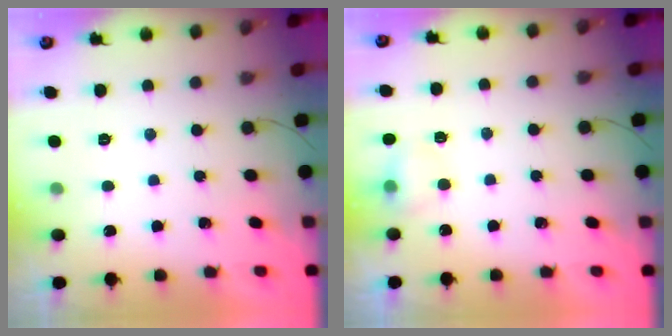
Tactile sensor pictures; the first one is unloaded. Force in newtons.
{"total": 5.1, "press": 4.9, "slide": 1.4}